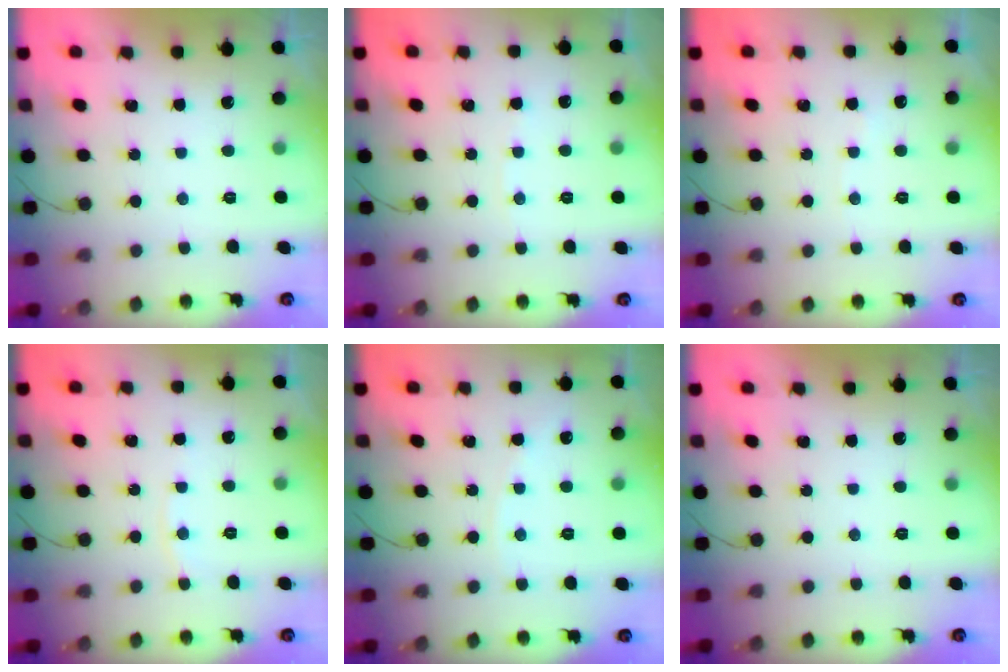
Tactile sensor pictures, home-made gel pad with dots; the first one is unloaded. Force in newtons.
{"total": 2.3, "press": 2.3, "slide": 0.3}
{"total": 2.4, "press": 2.3, "slide": 0.3}
{"total": 2.5, "press": 2.5, "slide": 0.2}
{"total": 2.8, "press": 2.8, "slide": 0.3}
{"total": 0.0}